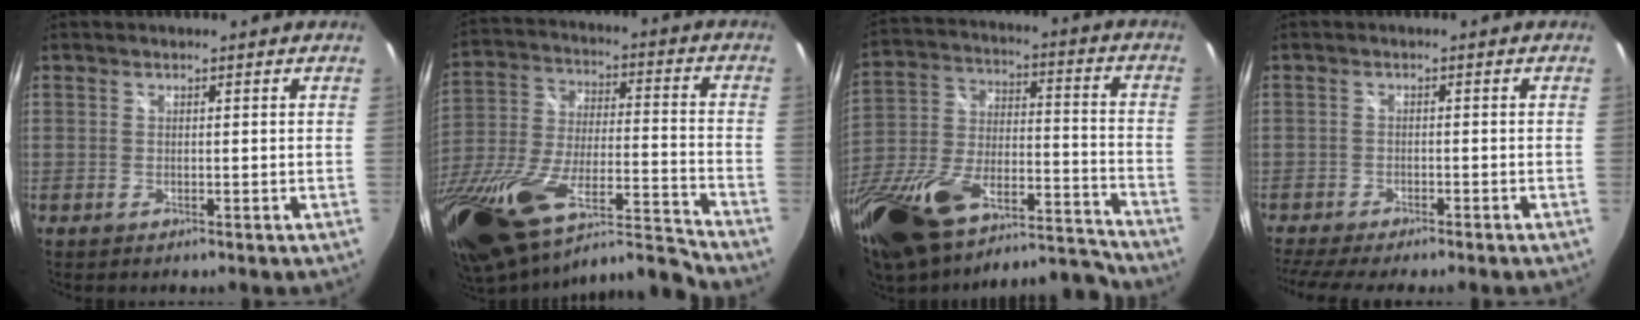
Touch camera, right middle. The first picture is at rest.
{"total": 24.6, "force": [-15.9, 7.3, 17.2], "torque": [-0.319, -0.047, -0.263]}
{"total": 28.6, "force": [-19.9, 11.5, 17.1], "torque": [-0.329, -0.011, -0.319]}
{"total": 7.3, "force": [-6.4, 0.5, 3.4], "torque": [-0.087, -0.027, -0.106]}